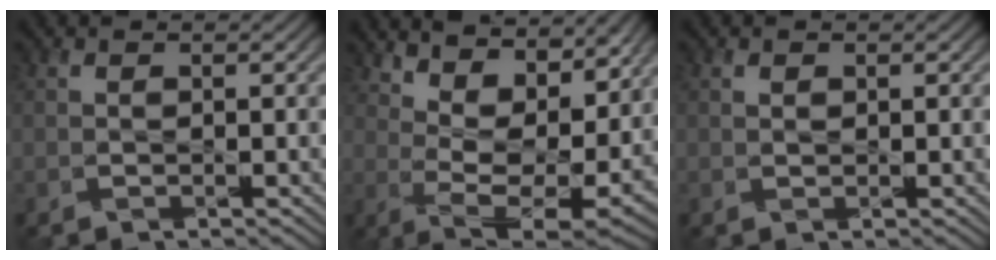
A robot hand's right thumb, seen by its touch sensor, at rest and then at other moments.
{"total": 14.0, "force": [8.3, 5.2, 10.0], "torque": [-0.188, 0.005, 0.130]}
{"total": 0.6, "force": [0.3, 0.3, 0.3], "torque": [-0.005, -0.001, 0.005]}